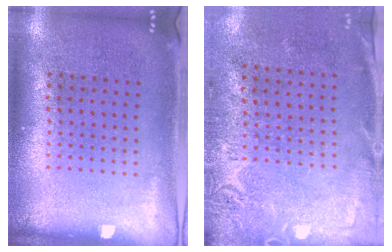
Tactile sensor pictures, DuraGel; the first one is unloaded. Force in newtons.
{"total": 2.6, "press": 2.2, "slide": 1.4}